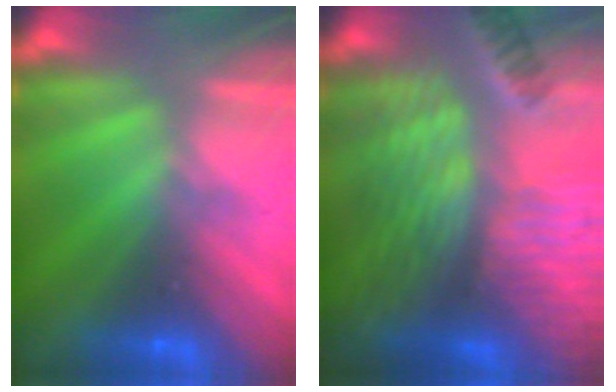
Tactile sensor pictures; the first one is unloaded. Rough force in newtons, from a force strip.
{"total": 8.6}